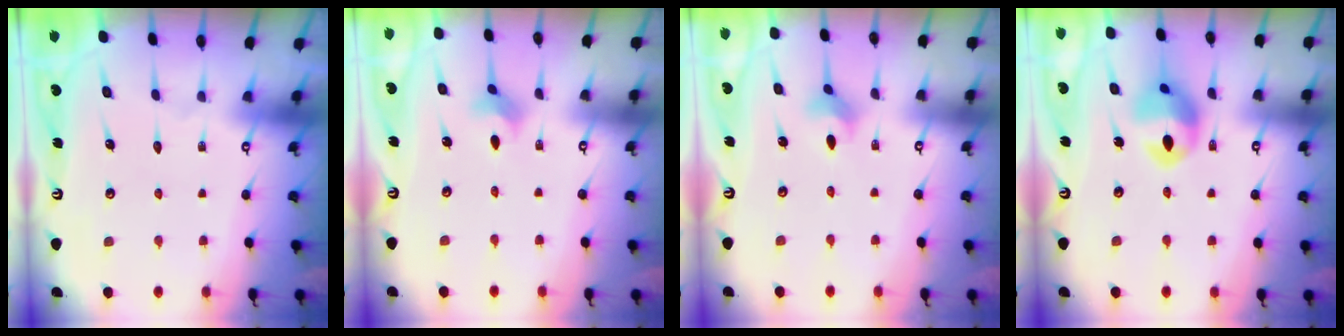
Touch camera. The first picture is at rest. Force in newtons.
{"total": 2.8, "press": 2.7, "slide": 0.6}
{"total": 2.7, "press": 2.6, "slide": 0.5}
{"total": 11.9, "press": 11.8, "slide": 1.5}